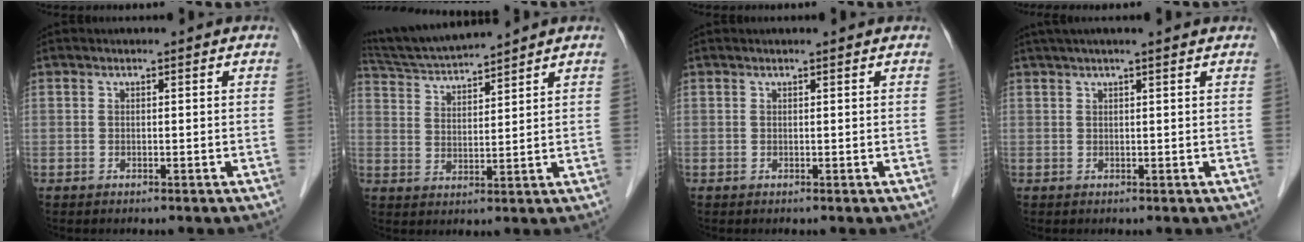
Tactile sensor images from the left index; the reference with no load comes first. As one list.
[{"total": 9.1, "force": [8.6, -0.8, 2.7], "torque": [-0.058, 0.014, 0.163]}, {"total": 0.8, "force": [0.7, 0.0, 0.3], "torque": [-0.010, 0.003, 0.008]}, {"total": 6.7, "force": [5.5, -0.3, 3.8], "torque": [-0.057, 0.032, 0.071]}]